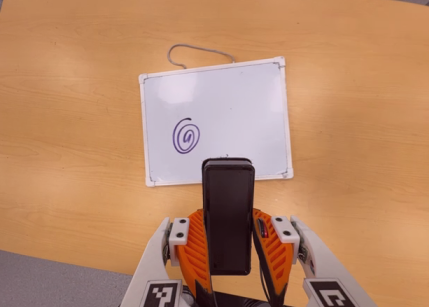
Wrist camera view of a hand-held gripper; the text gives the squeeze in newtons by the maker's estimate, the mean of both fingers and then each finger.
{"total": 4.7, "left": 3.2, "right": 6.3}